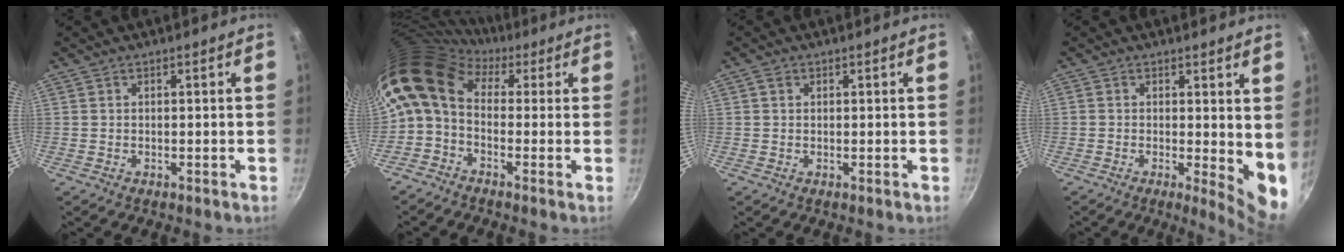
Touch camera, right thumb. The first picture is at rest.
{"total": 13.3, "force": [2.2, 9.4, 9.1], "torque": [-0.176, 0.030, 0.013]}
{"total": 1.0, "force": [0.4, 0.9, 0.2], "torque": [-0.002, 0.000, 0.005]}
{"total": 7.0, "force": [0.3, 2.3, 6.6], "torque": [-0.081, -0.021, 0.003]}